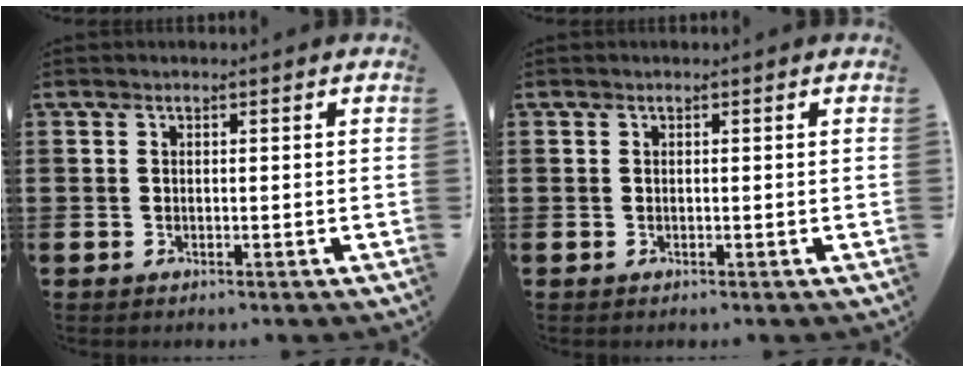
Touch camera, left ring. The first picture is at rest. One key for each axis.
{"total": 0.0}